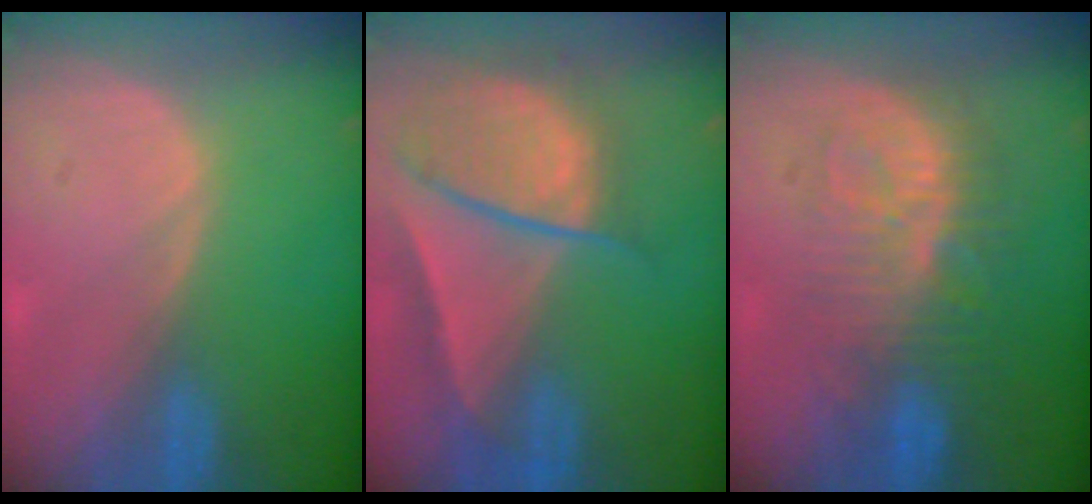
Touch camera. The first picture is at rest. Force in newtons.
{"total": 9.4, "press": 7.9, "slide": 5.1}
{"total": 9.6, "press": 9.1, "slide": 2.9}